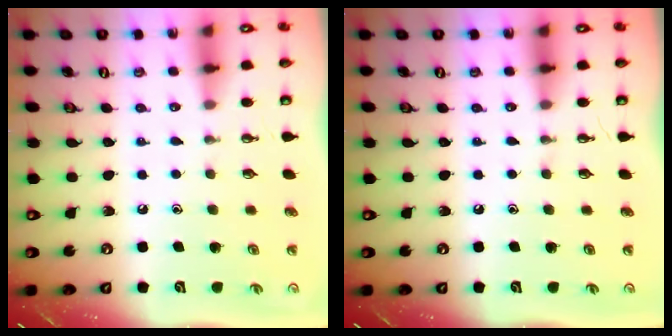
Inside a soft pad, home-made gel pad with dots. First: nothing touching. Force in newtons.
{"total": 0.0}